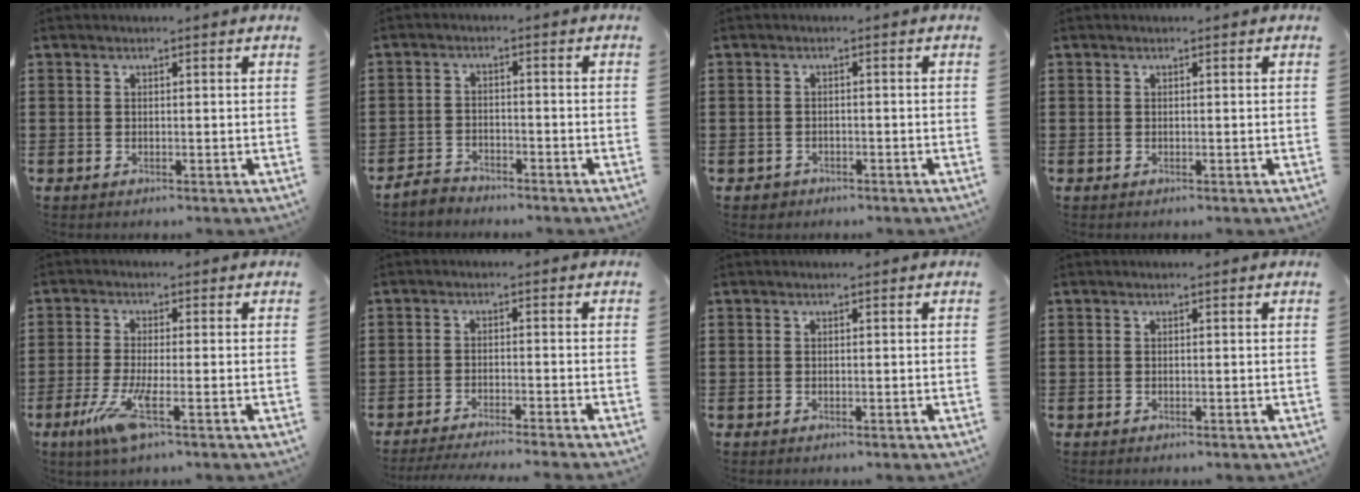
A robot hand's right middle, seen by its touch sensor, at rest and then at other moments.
{"total": 2.7, "force": [-2.7, 0.5, 0.1], "torque": [-0.017, 0.001, -0.059]}
{"total": 1.0, "force": [-0.8, 0.6, 0.1], "torque": [-0.004, 0.001, -0.019]}
{"total": 0.0}
{"total": 6.5, "force": [-2.6, 0.9, 5.9], "torque": [-0.137, -0.025, -0.049]}
{"total": 2.7, "force": [-2.5, -0.4, 1.0], "torque": [-0.016, -0.001, -0.049]}
{"total": 0.0}
{"total": 0.0}